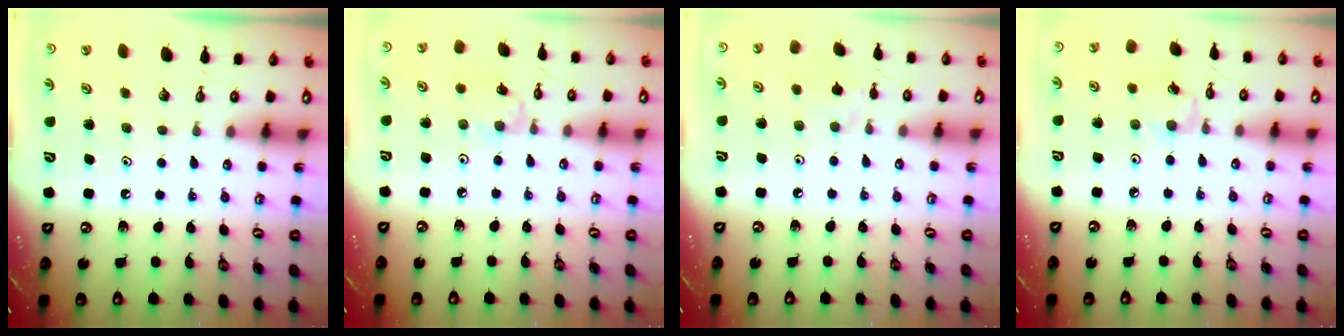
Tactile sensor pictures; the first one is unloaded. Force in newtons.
{"total": 1.5, "press": 1.4, "slide": 0.4}
{"total": 4.5, "press": 4.4, "slide": 0.7}
{"total": 3.1, "press": 3.1, "slide": 0.4}